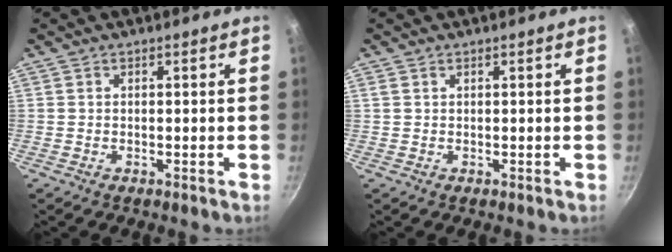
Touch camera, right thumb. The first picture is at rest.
{"total": 0.7, "force": [0.4, 0.4, 0.4], "torque": [-0.011, 0.007, 0.010]}